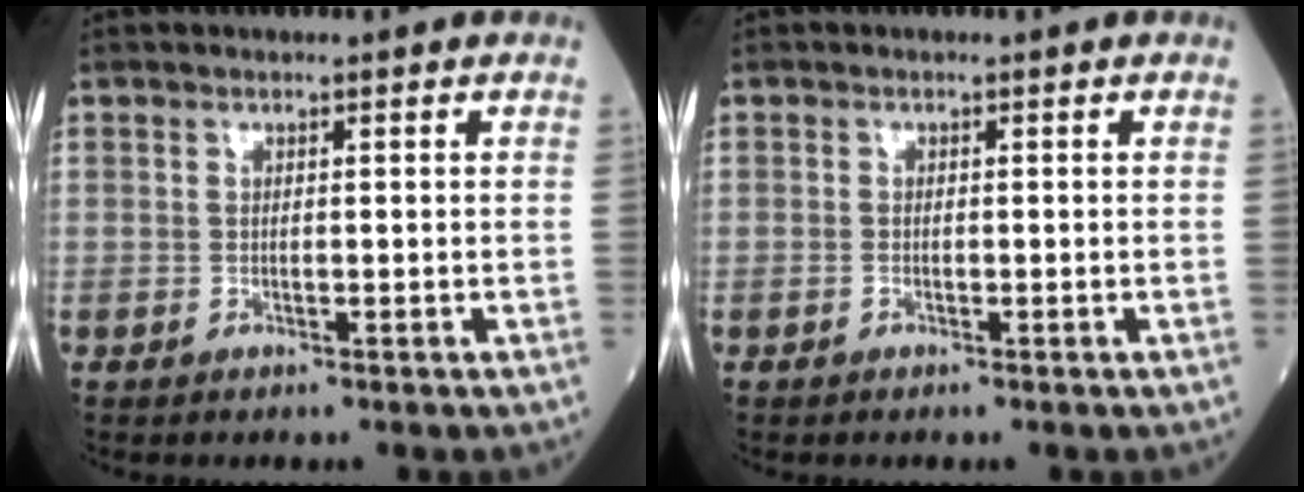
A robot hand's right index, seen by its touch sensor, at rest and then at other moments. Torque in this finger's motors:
{"motor_torque": [-0.26, -0.05, -0.03, 0.00]}